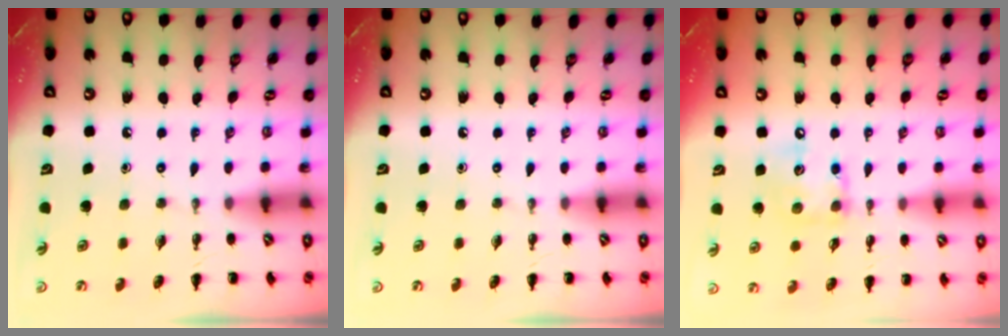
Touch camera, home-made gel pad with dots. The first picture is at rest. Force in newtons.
{"total": 0.0}
{"total": 10.3, "press": 10.2, "slide": 0.8}